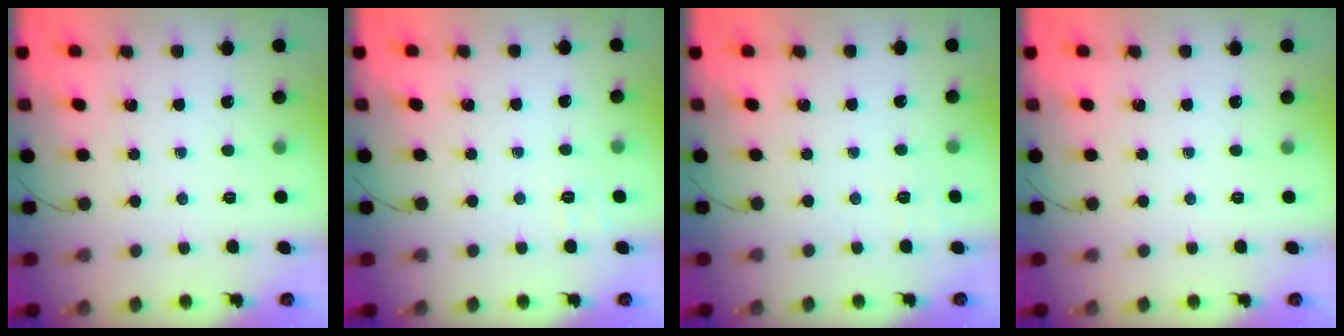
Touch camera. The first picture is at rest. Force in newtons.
{"total": 1.9, "press": 1.0, "slide": 1.6}
{"total": 1.6, "press": 0.1, "slide": 1.6}
{"total": 0.0}